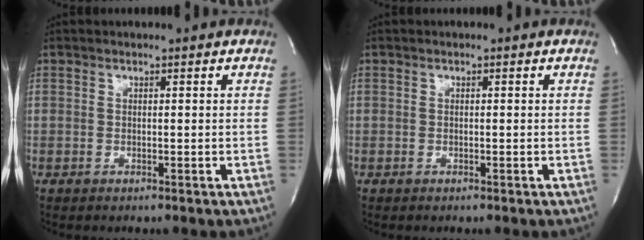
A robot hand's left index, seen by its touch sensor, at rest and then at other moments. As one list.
[{"total": 0.0}]